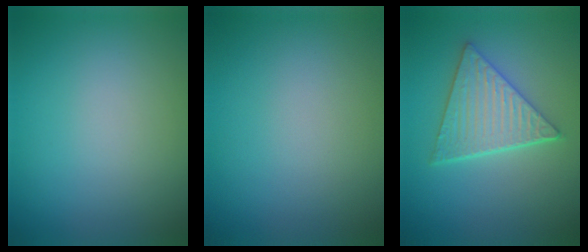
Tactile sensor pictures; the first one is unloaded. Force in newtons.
{"total": 0.0}
{"total": 5.0, "press": 4.2, "slide": 2.6}